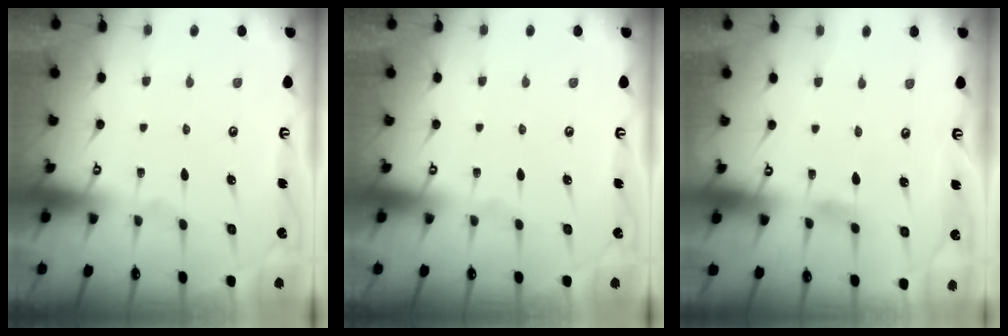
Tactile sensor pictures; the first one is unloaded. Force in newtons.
{"total": 0.0}
{"total": 2.5, "press": 2.4, "slide": 0.3}